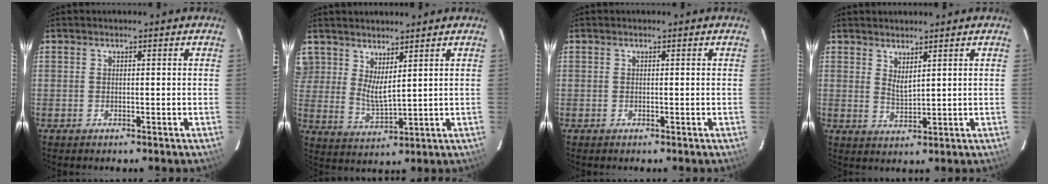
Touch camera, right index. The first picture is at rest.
{"total": 6.3, "force": [4.6, 2.5, 3.5], "torque": [-0.066, -0.006, 0.090]}
{"total": 0.0}
{"total": 2.9, "force": [2.2, 0.6, 1.7], "torque": [-0.031, -0.004, 0.039]}